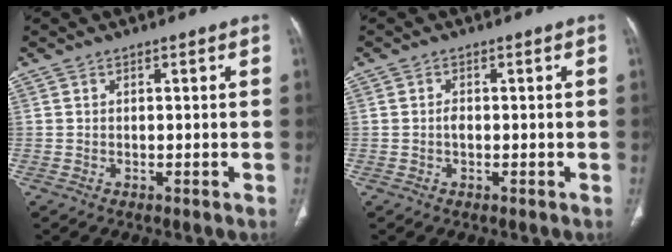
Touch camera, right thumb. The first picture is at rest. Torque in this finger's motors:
{"motor_torque": [0.56, 0.75, 0.17, 0.00, 0.00]}